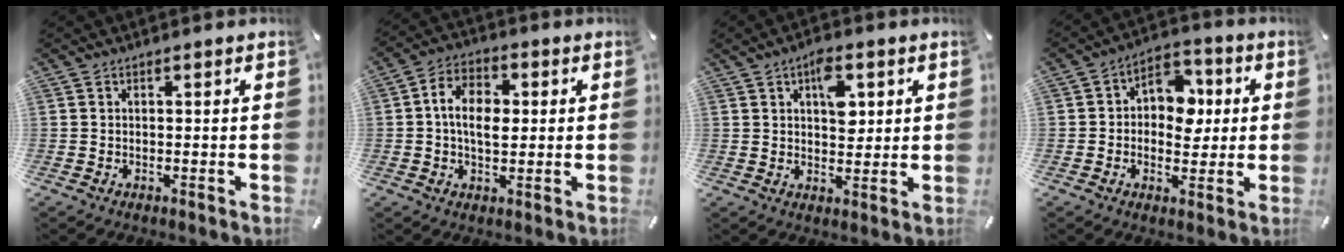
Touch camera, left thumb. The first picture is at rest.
{"total": 8.9, "force": [0.3, 6.0, 6.6], "torque": [-0.114, 0.011, 0.006]}
{"total": 7.9, "force": [2.7, 5.0, 5.6], "torque": [-0.066, -0.004, 0.040]}
{"total": 8.7, "force": [0.1, 7.0, 5.1], "torque": [-0.072, 0.009, 0.002]}